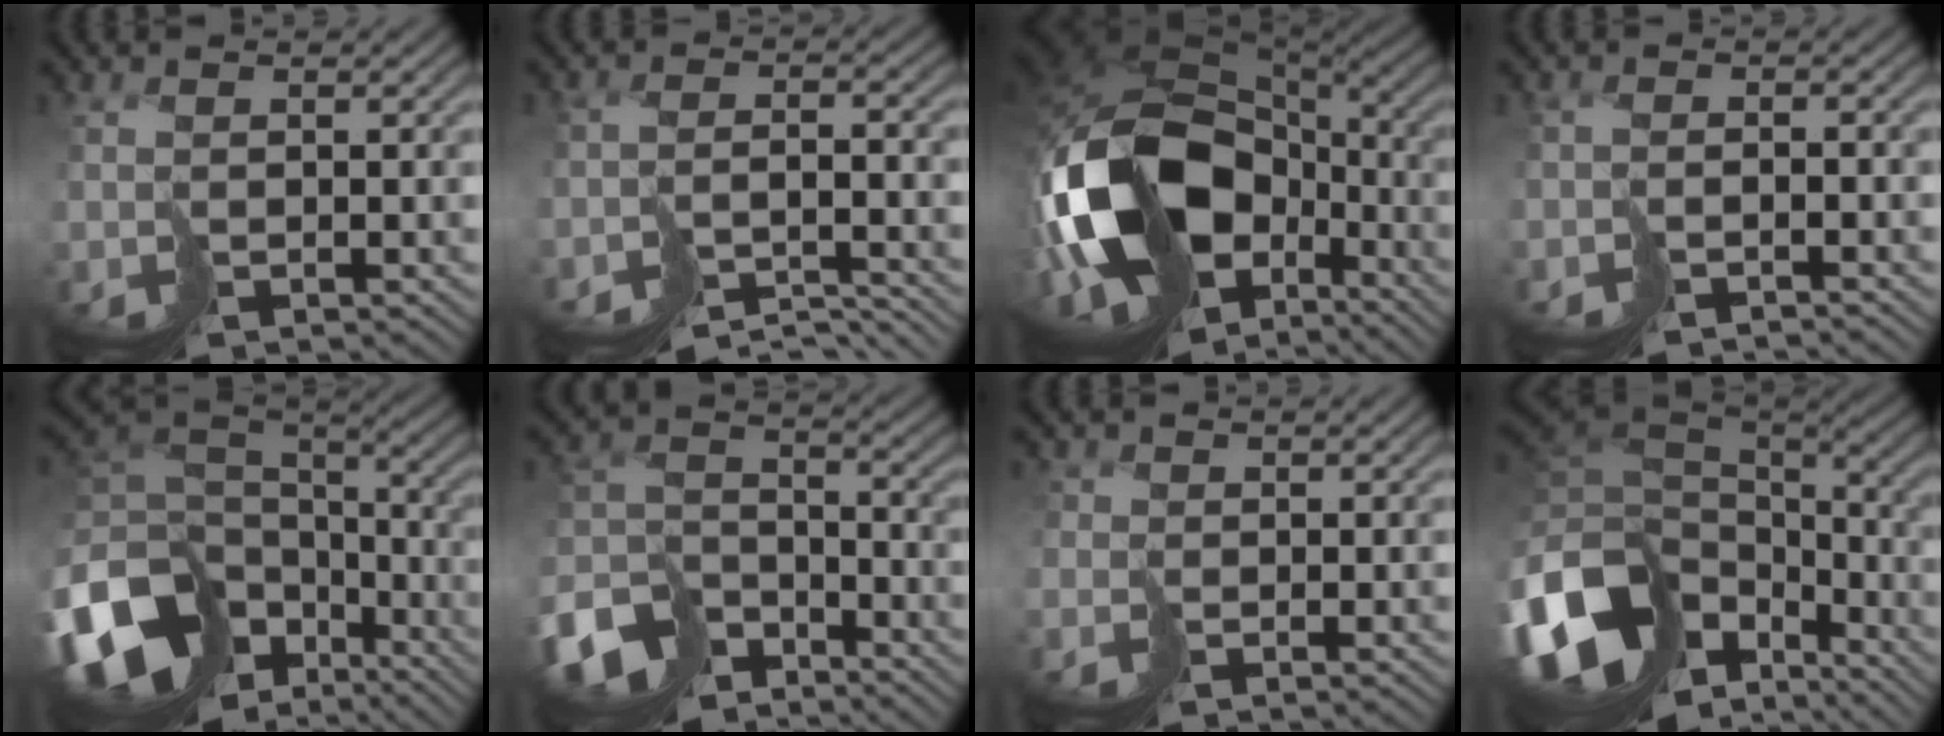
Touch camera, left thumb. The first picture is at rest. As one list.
[{"total": 7.5, "force": [-7.2, 1.4, 1.5], "torque": [-0.008, 0.003, -0.101]}, {"total": 19.5, "force": [-4.1, 12.8, 14.1], "torque": [-0.331, -0.049, -0.037]}, {"total": 2.0, "force": [-1.9, -0.2, 0.3], "torque": [0.003, 0.003, -0.035]}, {"total": 17.2, "force": [-6.4, 11.9, 10.7], "torque": [-0.306, -0.052, -0.086]}, {"total": 11.1, "force": [-8.7, 5.8, 3.8], "torque": [-0.101, -0.016, -0.158]}, {"total": 1.4, "force": [0.1, 1.2, -0.6], "torque": [0.015, 0.003, -0.006]}, {"total": 15.4, "force": [-4.6, 10.0, 10.7], "torque": [-0.292, -0.034, -0.057]}]